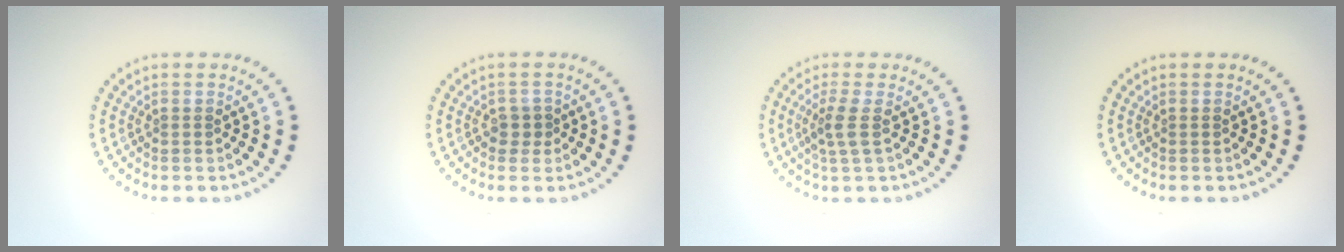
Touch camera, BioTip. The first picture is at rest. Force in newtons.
{"total": 1.0, "press": 0.8, "slide": 0.7}
{"total": 2.0, "press": 1.6, "slide": 1.3}
{"total": 0.0}